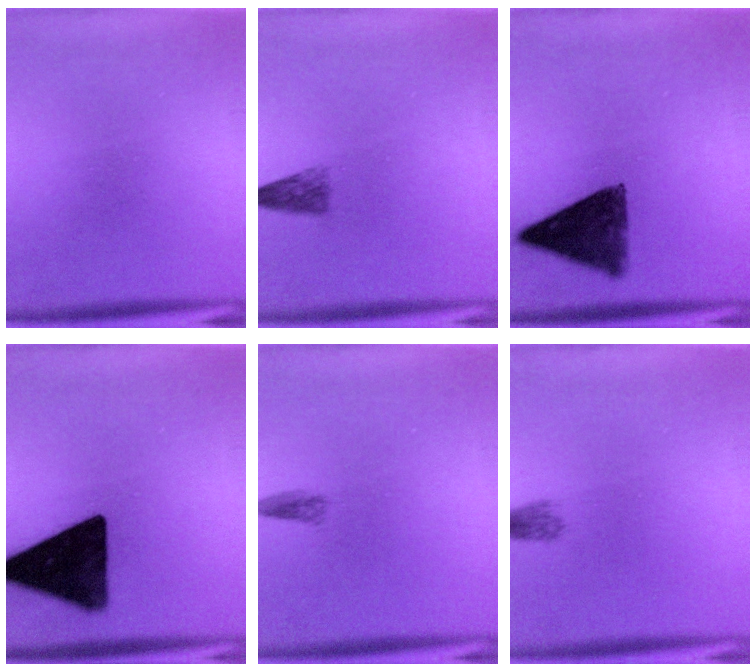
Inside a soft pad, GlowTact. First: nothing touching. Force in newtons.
{"total": 2.4}
{"total": 10.3}
{"total": 16.8}
{"total": 1.3}
{"total": 1.7}